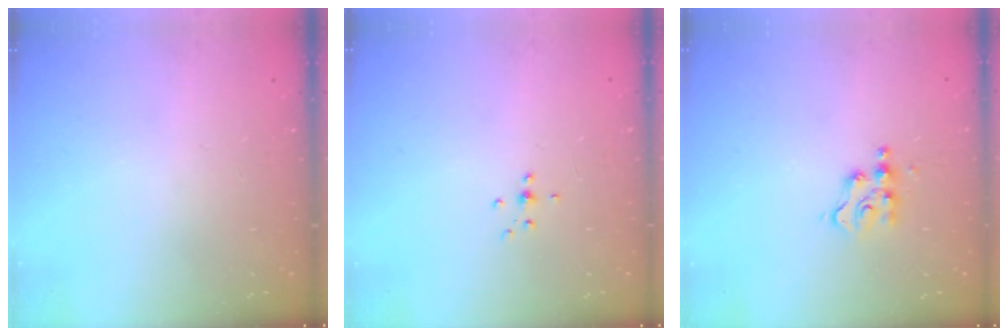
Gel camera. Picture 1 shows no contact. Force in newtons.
{"total": 3.9, "press": 3.9, "slide": 0.7}
{"total": 4.2, "press": 4.1, "slide": 0.5}